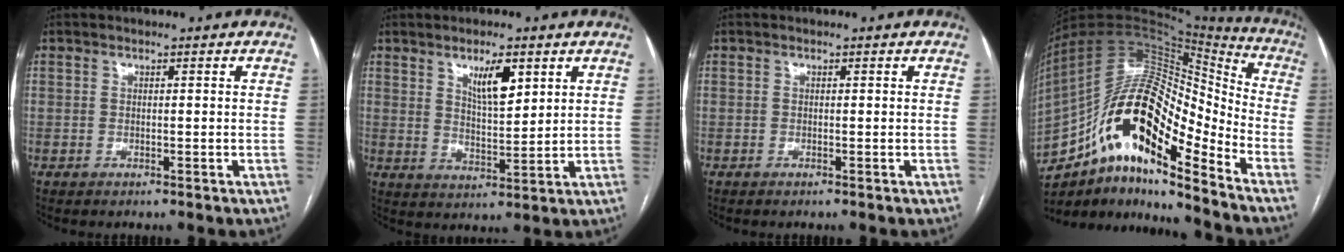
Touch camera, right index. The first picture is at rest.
{"total": 6.2, "force": [3.3, 1.7, 5.0], "torque": [-0.087, -0.005, 0.060]}
{"total": 0.0}
{"total": 21.2, "force": [-11.7, 5.9, 16.6], "torque": [-0.302, 0.042, -0.198]}